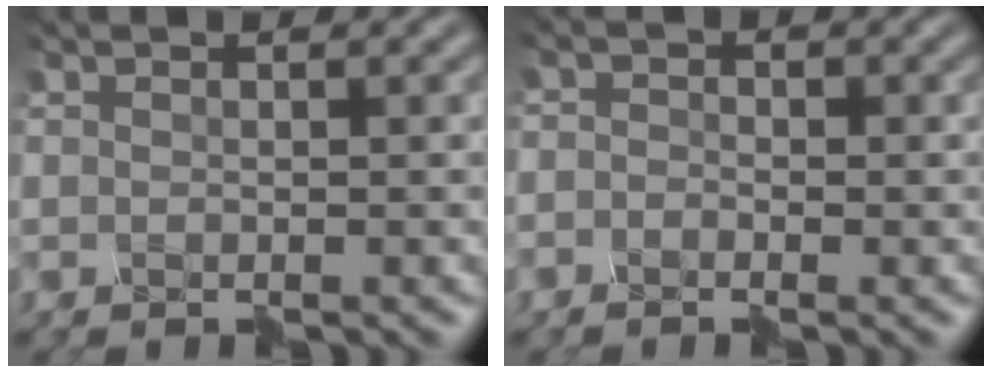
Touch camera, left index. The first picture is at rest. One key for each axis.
{"total": 2.0, "fx": -1.6, "fy": 1.2, "fz": -0.2, "tx": 0.016, "ty": 0.013, "tz": -0.036}